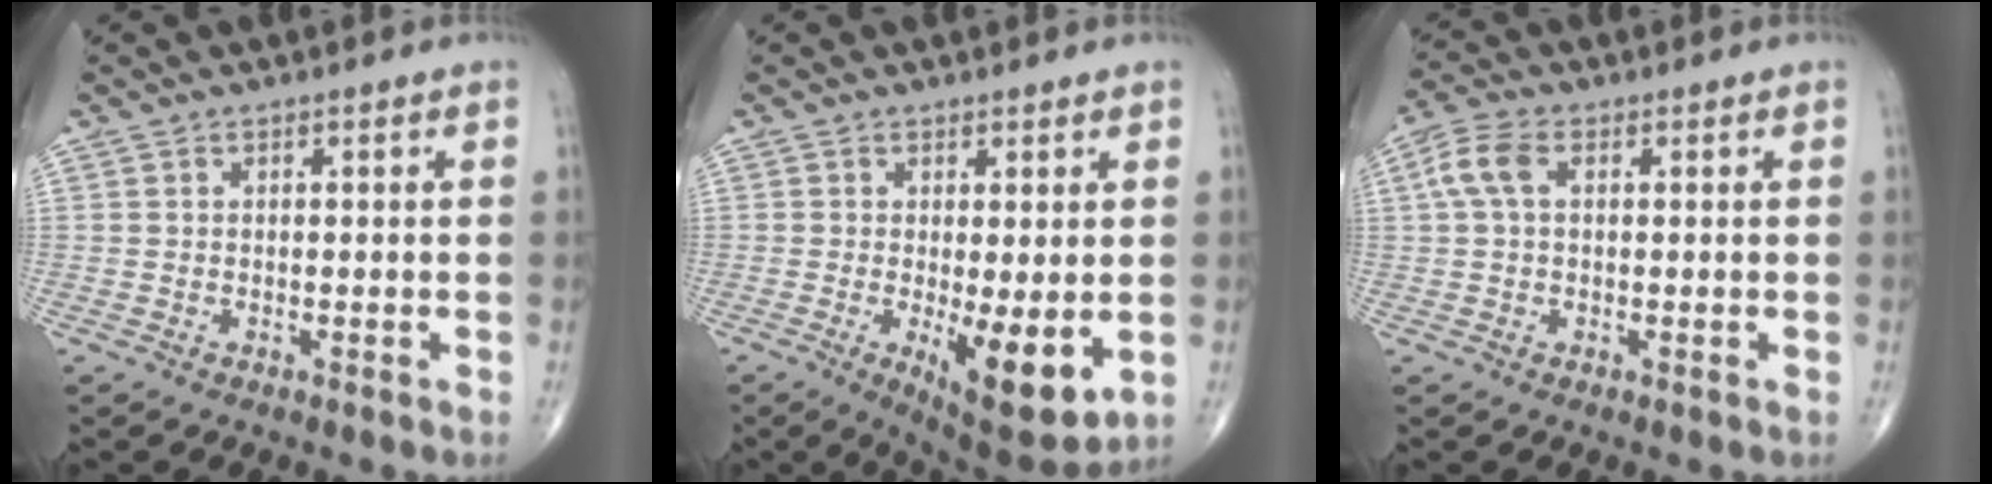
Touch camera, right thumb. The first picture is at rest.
{"total": 10.3, "force": [-1.9, 3.3, 9.5], "torque": [-0.134, -0.028, -0.020]}
{"total": 5.3, "force": [1.1, 3.1, 4.2], "torque": [-0.102, 0.017, 0.018]}